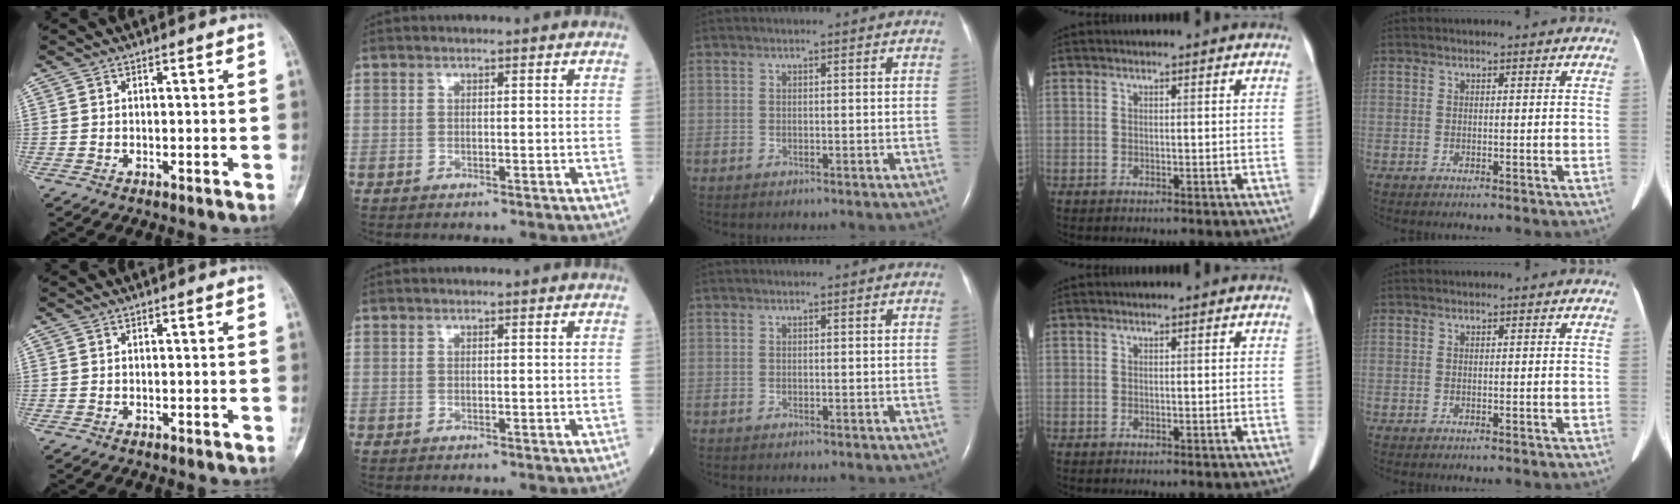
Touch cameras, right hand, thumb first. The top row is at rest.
{}